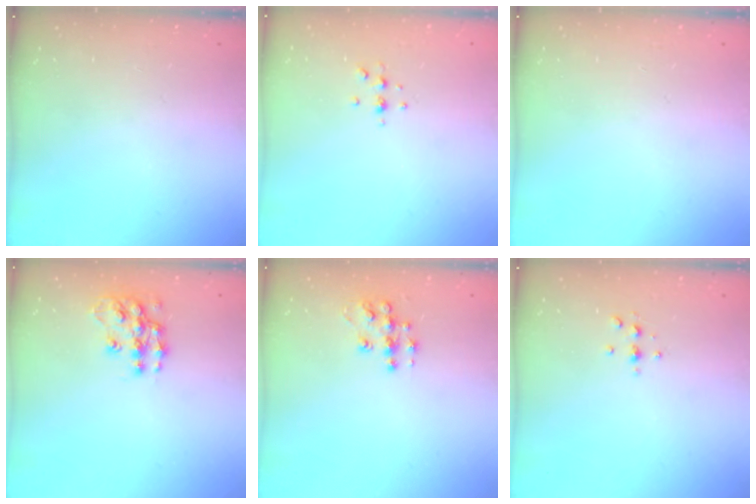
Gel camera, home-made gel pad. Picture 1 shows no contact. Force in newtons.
{"total": 4.4, "press": 4.3, "slide": 0.6}
{"total": 0.0}
{"total": 11.8, "press": 11.7, "slide": 0.6}
{"total": 9.4, "press": 9.4, "slide": 0.5}
{"total": 3.0, "press": 3.0, "slide": 0.4}